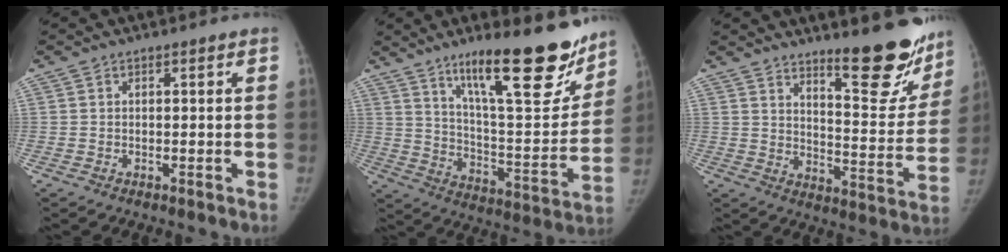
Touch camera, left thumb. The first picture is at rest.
{"total": 24.9, "force": [16.3, 6.8, 17.6], "torque": [-0.217, -0.087, 0.258]}
{"total": 17.2, "force": [12.7, 4.5, 10.7], "torque": [-0.093, -0.113, 0.181]}